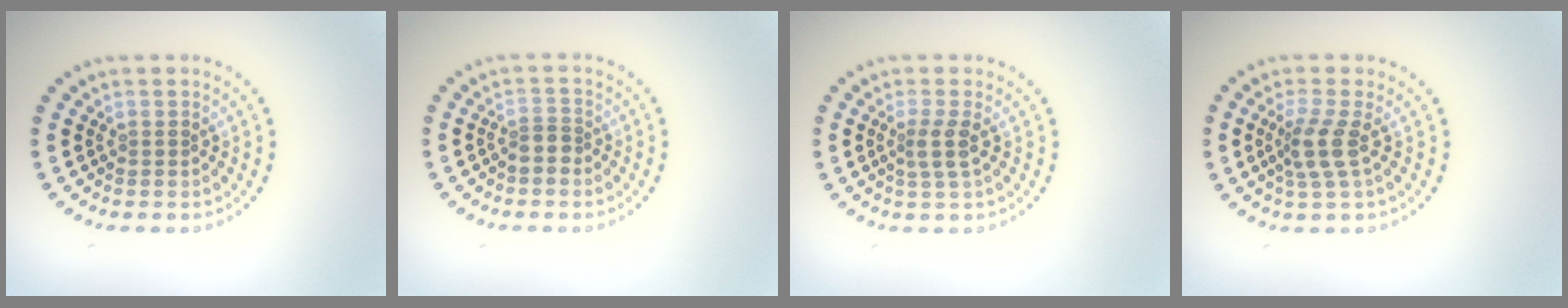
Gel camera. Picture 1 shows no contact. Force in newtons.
{"total": 1.6, "press": 1.2, "slide": 1.0}
{"total": 1.9, "press": 1.5, "slide": 1.1}
{"total": 2.9, "press": 2.1, "slide": 1.9}